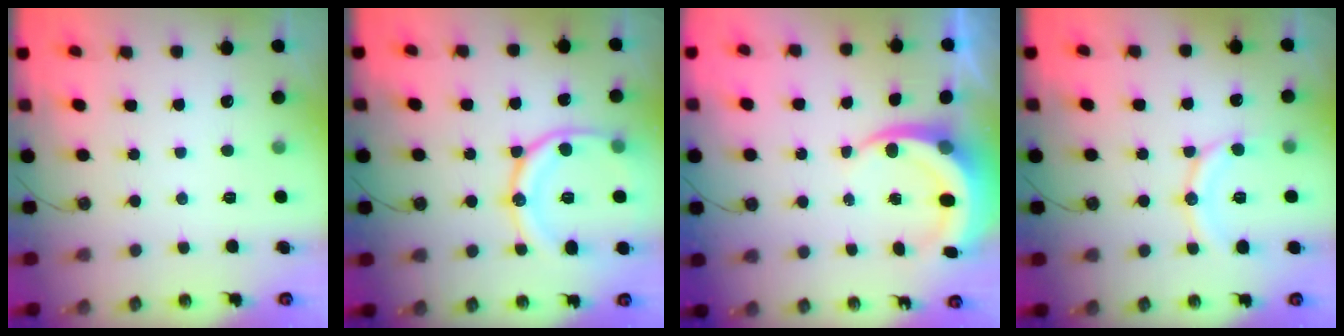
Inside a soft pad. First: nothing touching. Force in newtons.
{"total": 17.4, "press": 17.3, "slide": 2.0}
{"total": 6.8, "press": 6.8, "slide": 0.8}
{"total": 11.4, "press": 11.3, "slide": 1.2}